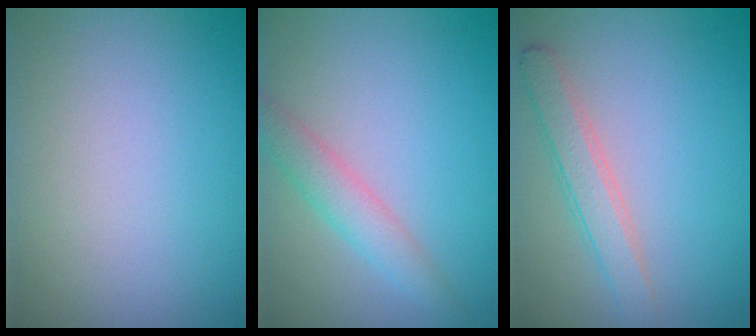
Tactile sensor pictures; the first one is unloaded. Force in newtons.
{"total": 2.7, "press": 2.7, "slide": 0.1}
{"total": 2.6, "press": 2.6, "slide": 0.1}